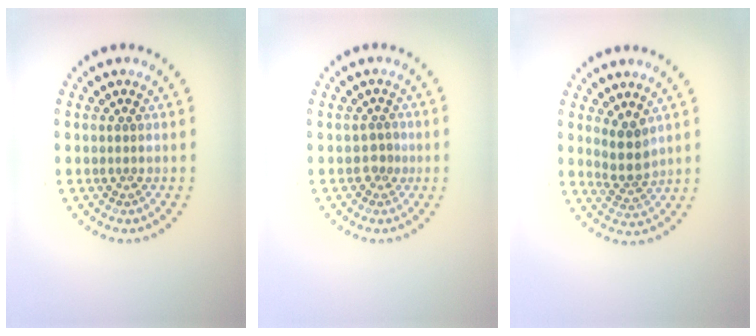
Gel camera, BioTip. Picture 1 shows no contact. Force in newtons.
{"total": 1.3, "press": 1.0, "slide": 0.8}
{"total": 2.5, "press": 1.9, "slide": 1.6}